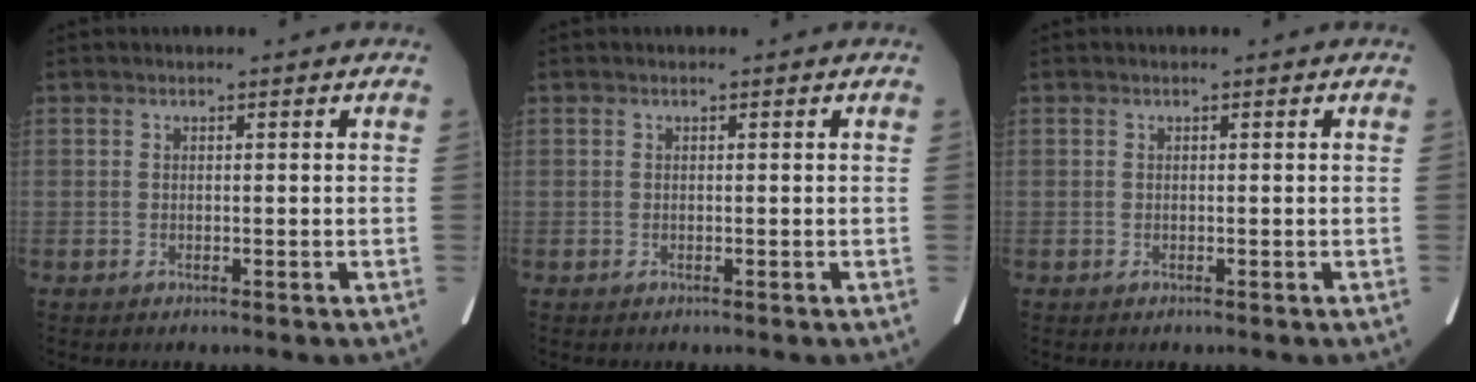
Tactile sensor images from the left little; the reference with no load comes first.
{"total": 0.0}
{"total": 0.0}